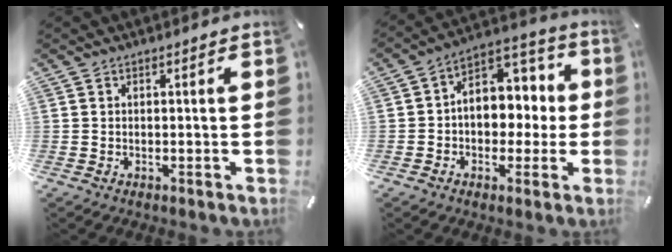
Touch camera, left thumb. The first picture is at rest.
{"total": 9.5, "force": [-0.3, 8.3, 4.7], "torque": [-0.053, -0.004, -0.005]}